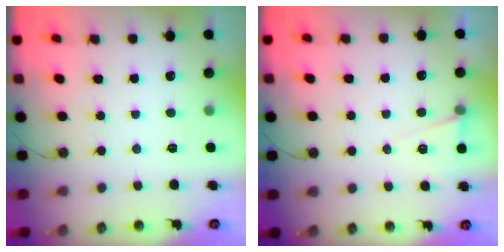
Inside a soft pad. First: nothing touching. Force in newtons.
{"total": 6.1, "press": 4.0, "slide": 4.7}